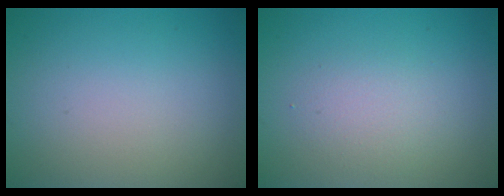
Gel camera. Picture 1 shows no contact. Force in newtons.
{"total": 2.1, "press": 2.1, "slide": 0.1}